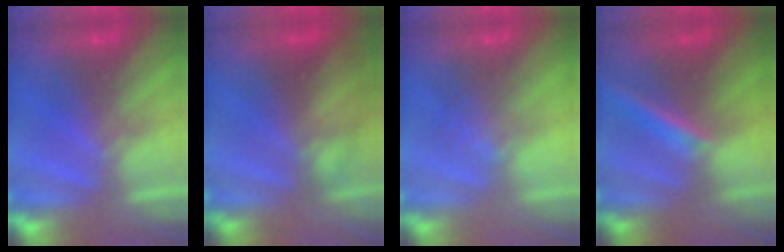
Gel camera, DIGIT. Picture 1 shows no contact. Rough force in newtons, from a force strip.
{"total": 2.2}
{"total": 2.8}
{"total": 5.2}